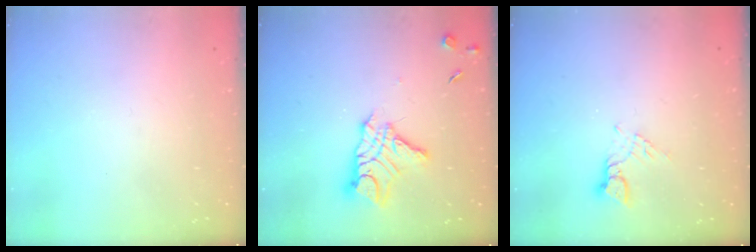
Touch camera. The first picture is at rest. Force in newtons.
{"total": 13.3, "press": 13.3, "slide": 1.2}
{"total": 3.3, "press": 3.2, "slide": 0.4}